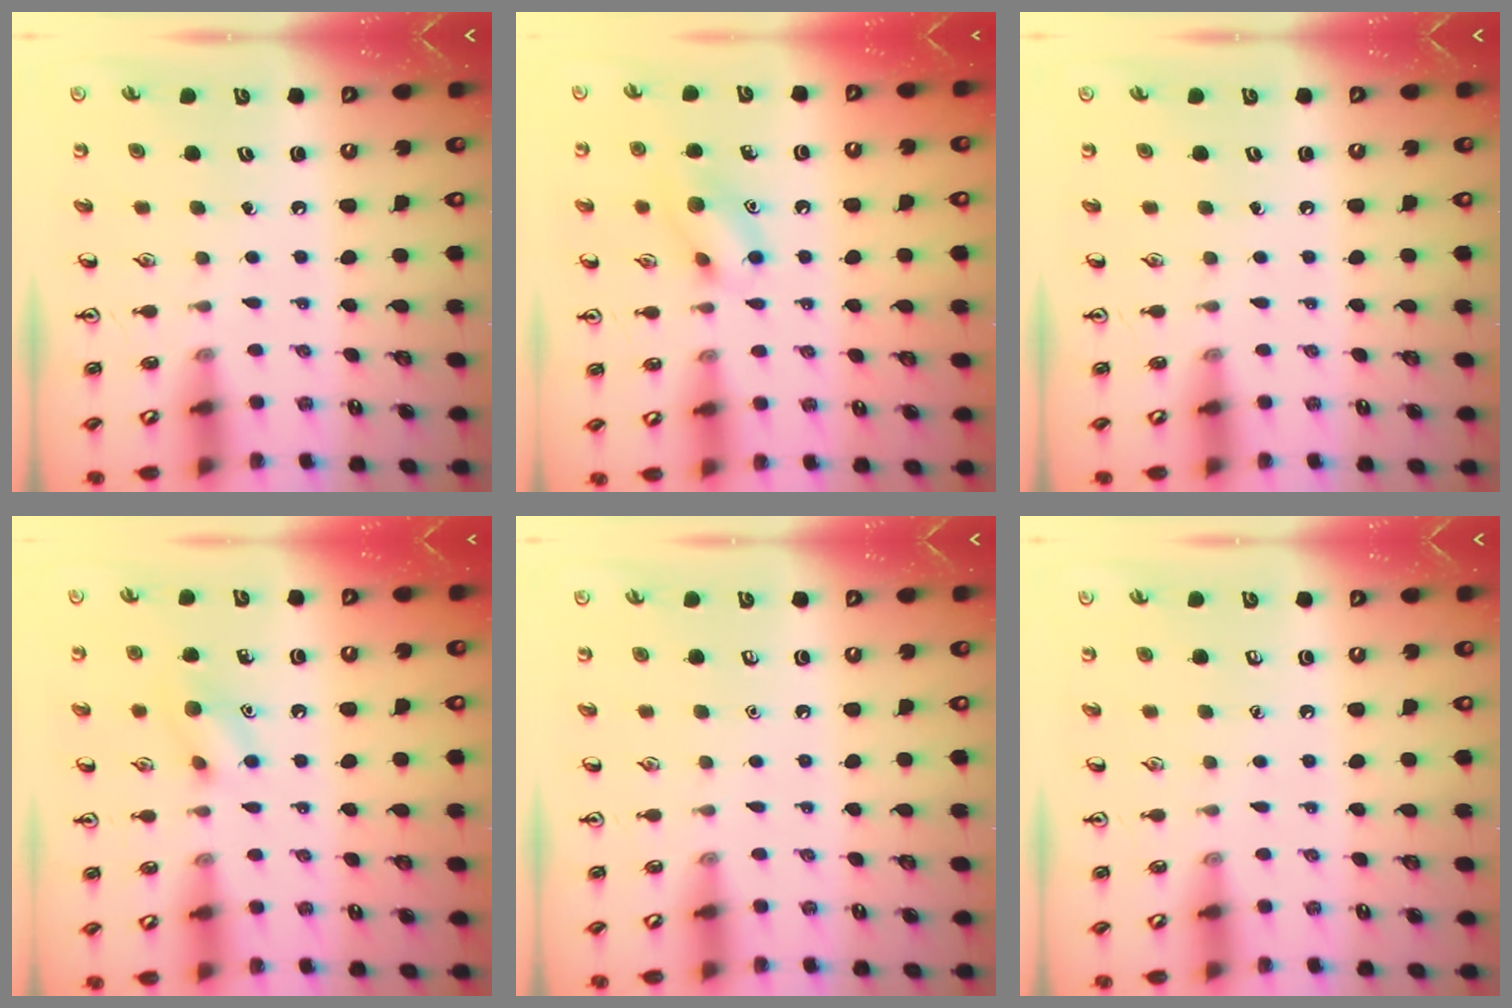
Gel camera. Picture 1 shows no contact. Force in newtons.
{"total": 10.0, "press": 10.0, "slide": 0.7}
{"total": 0.0}
{"total": 8.5, "press": 8.4, "slide": 1.1}
{"total": 0.0}
{"total": 0.0}